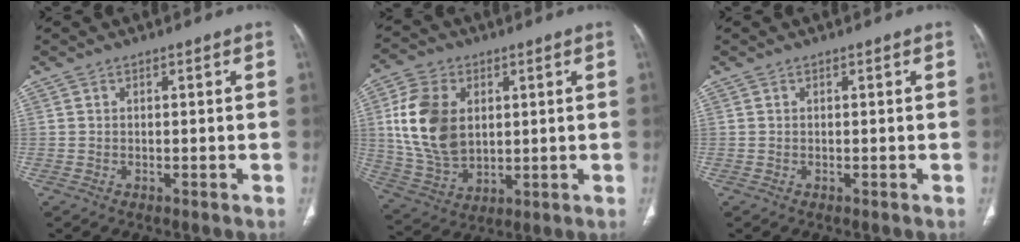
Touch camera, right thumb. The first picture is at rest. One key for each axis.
{"total": 14.7, "fx": 2.7, "fy": 9.8, "fz": 10.6, "tx": -0.198, "ty": -0.009, "tz": 0.056}
{"total": 0.0}